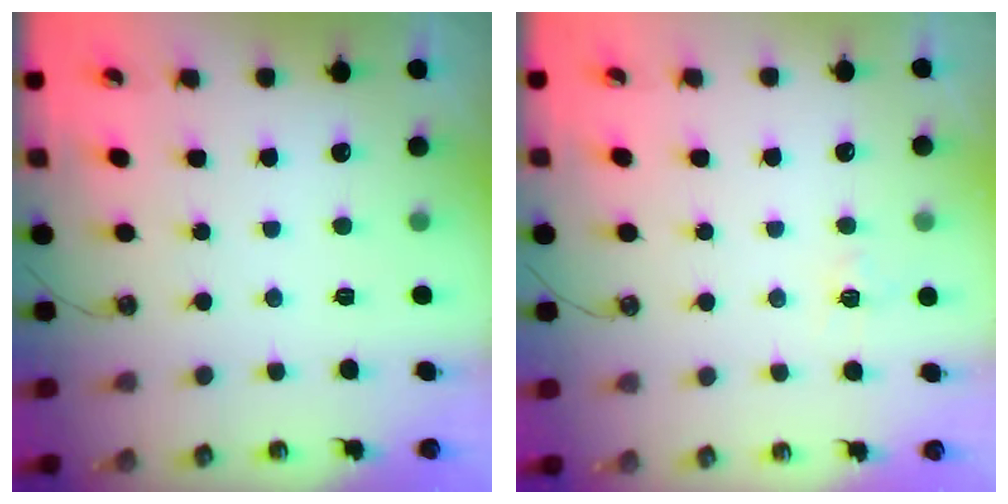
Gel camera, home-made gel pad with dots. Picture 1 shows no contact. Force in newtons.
{"total": 4.9, "press": 4.8, "slide": 0.7}